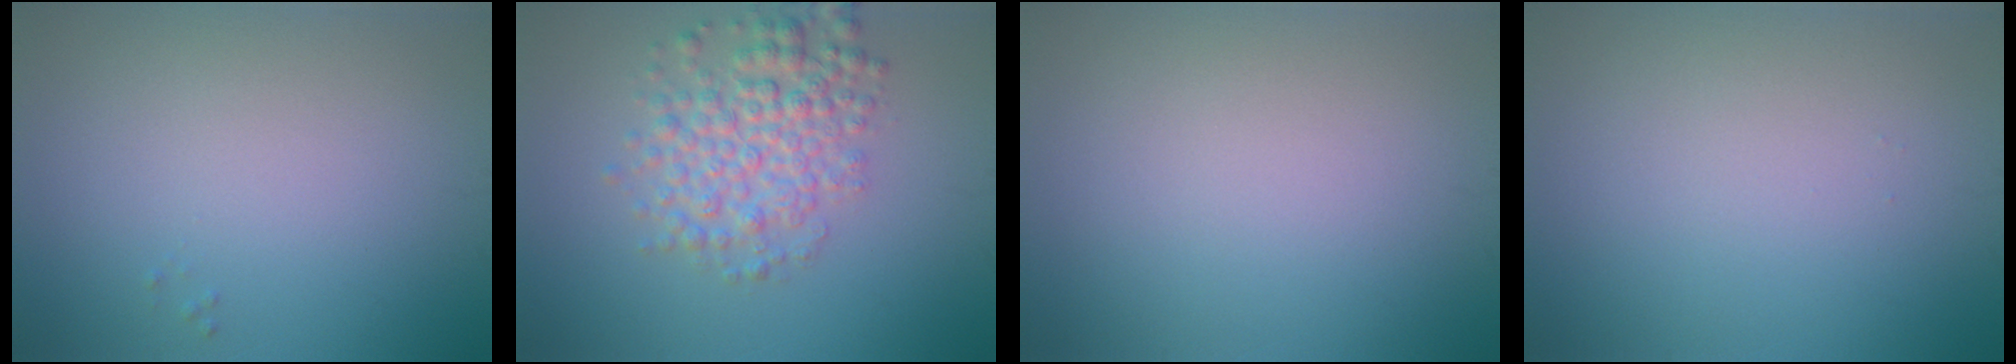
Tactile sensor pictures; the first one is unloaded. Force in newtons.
{"total": 4.8, "press": 4.8, "slide": 0.1}
{"total": 0.0}
{"total": 0.0}